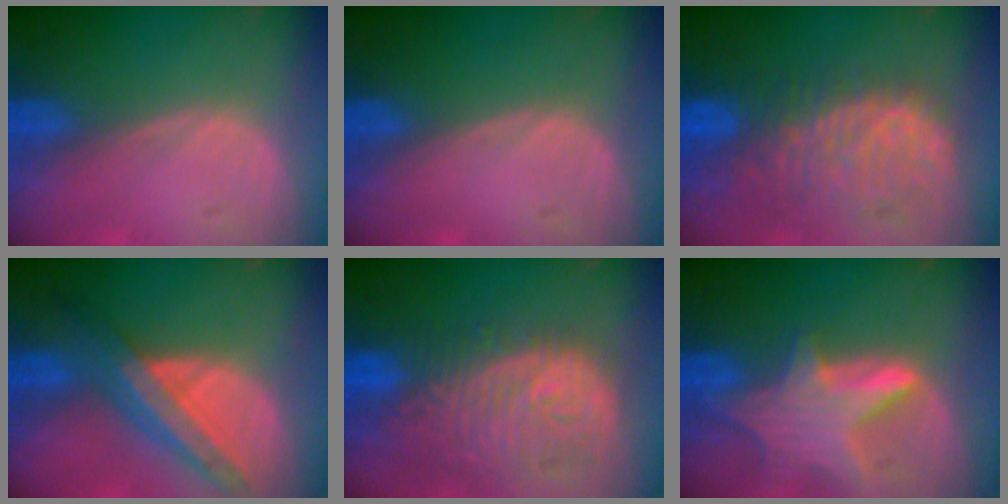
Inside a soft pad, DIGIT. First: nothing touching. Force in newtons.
{"total": 0.0}
{"total": 10.6, "press": 9.4, "slide": 4.9}
{"total": 8.8, "press": 7.7, "slide": 4.3}
{"total": 12.0, "press": 10.7, "slide": 5.4}
{"total": 7.9, "press": 7.2, "slide": 3.3}